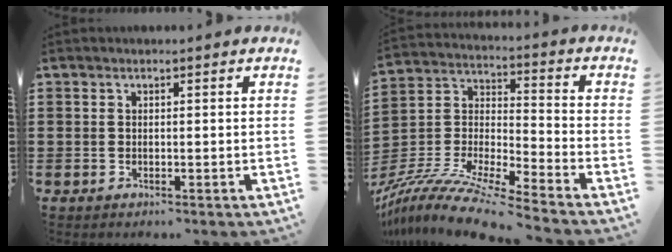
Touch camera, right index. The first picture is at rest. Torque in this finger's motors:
{"motor_torque": [-0.45, 0.84, 0.24, 0.06]}